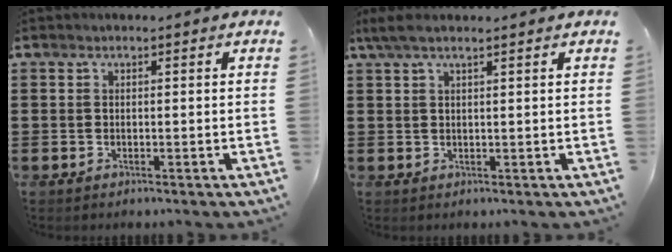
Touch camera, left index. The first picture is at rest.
{"total": 2.5, "force": [1.6, 0.2, 1.9], "torque": [-0.039, 0.001, 0.030]}